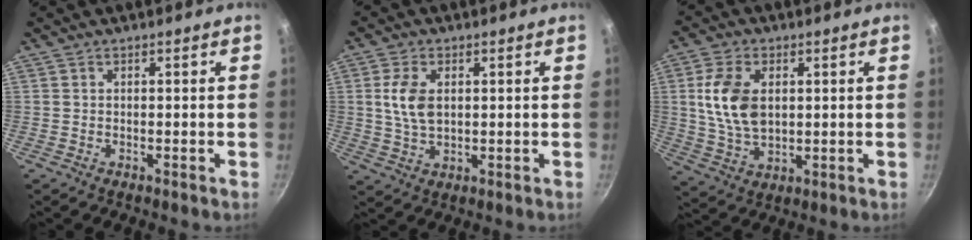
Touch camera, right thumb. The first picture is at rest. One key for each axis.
{"total": 6.9, "fx": 1.3, "fy": 4.1, "fz": 5.5, "tx": -0.103, "ty": -0.002, "tz": 0.027}
{"total": 11.3, "fx": 2.0, "fy": 7.0, "fz": 8.6, "tx": -0.154, "ty": -0.011, "tz": 0.043}